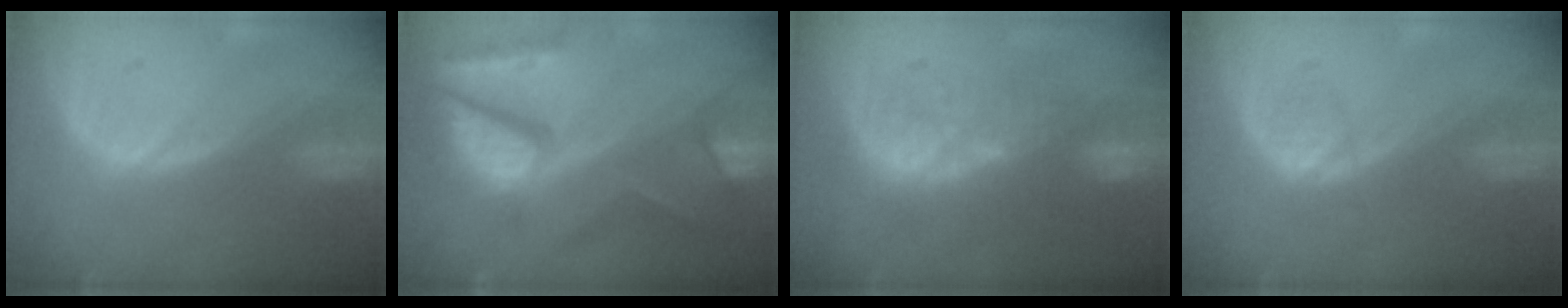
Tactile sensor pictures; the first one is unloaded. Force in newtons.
{"total": 11.5, "press": 9.5, "slide": 6.5}
{"total": 9.5, "press": 9.1, "slide": 2.7}
{"total": 1.9, "press": 1.9, "slide": 0.4}